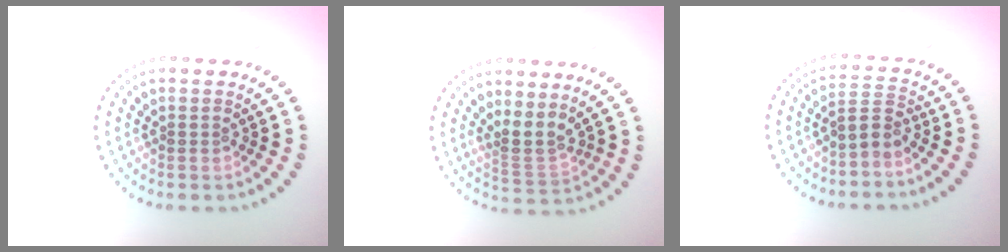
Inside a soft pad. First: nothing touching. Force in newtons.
{"total": 2.5, "press": 1.8, "slide": 1.7}
{"total": 2.3, "press": 1.5, "slide": 1.7}